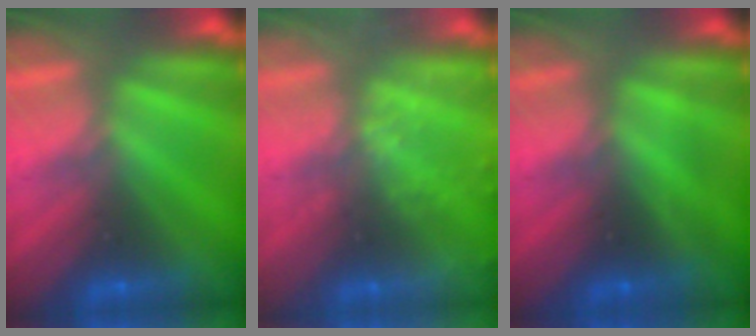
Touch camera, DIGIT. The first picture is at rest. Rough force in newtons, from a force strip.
{"total": 2.4}
{"total": 1.7}